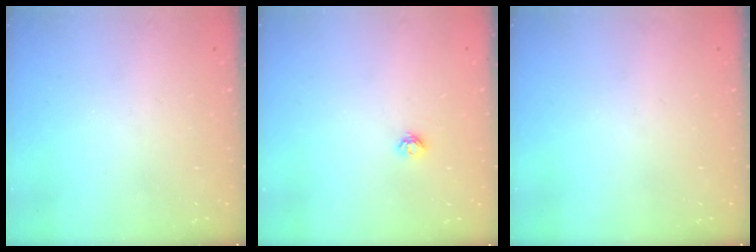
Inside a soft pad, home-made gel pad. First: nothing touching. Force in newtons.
{"total": 3.8, "press": 3.8, "slide": 0.5}
{"total": 0.0}